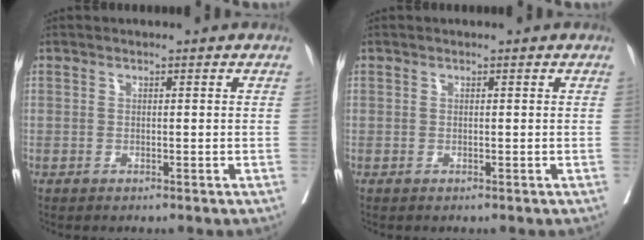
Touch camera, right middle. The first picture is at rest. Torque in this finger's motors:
{"motor_torque": [-0.86, 0.16, -0.11, -0.06]}